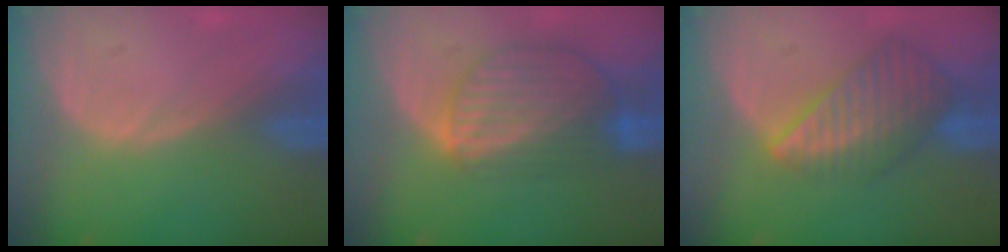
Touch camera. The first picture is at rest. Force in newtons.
{"total": 8.9, "press": 7.7, "slide": 4.4}
{"total": 8.4, "press": 7.5, "slide": 3.9}